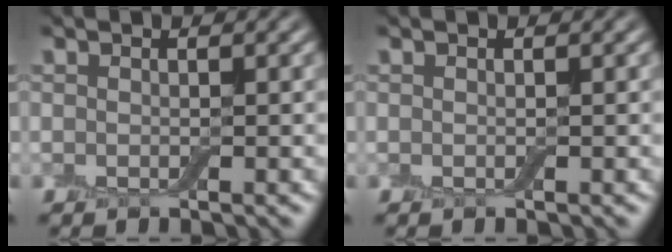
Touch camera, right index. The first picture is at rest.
{"total": 0.0}